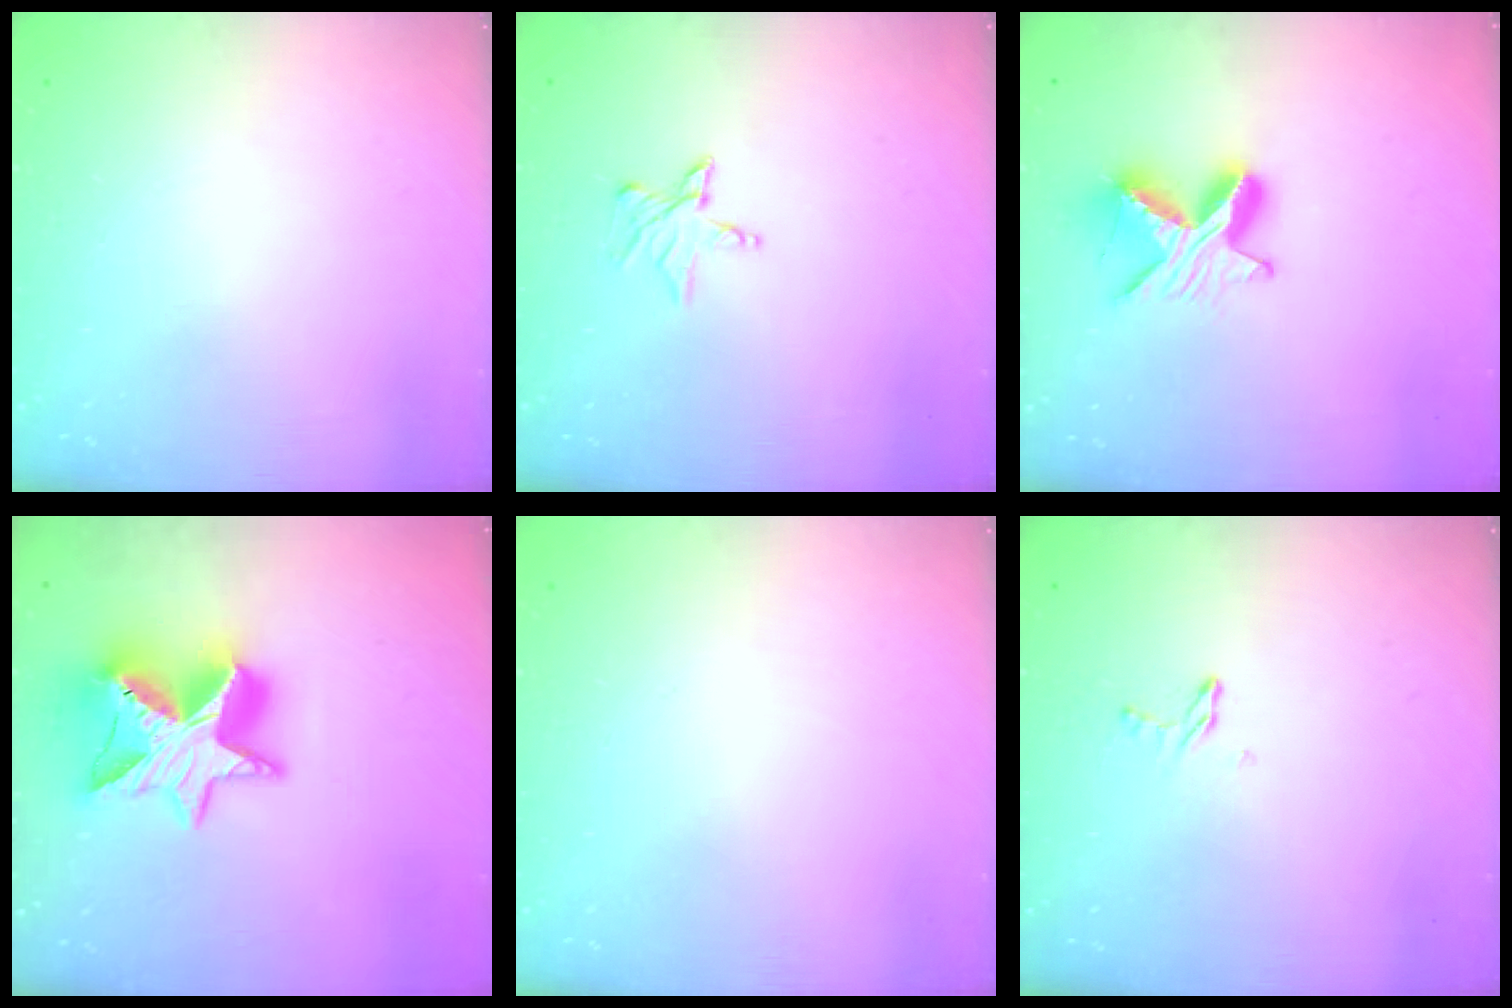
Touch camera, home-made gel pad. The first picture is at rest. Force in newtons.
{"total": 4.9, "press": 4.9, "slide": 0.4}
{"total": 9.6, "press": 9.6, "slide": 0.5}
{"total": 19.1, "press": 19.0, "slide": 1.5}
{"total": 0.0}
{"total": 3.8, "press": 3.8, "slide": 0.3}